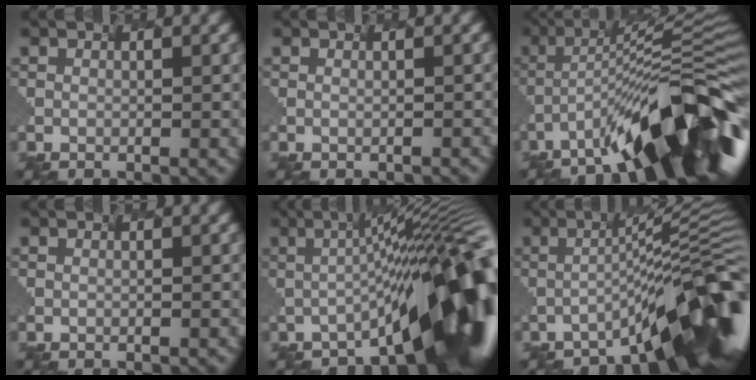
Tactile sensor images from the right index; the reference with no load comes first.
{"total": 0.5, "force": [0.1, 0.3, 0.4], "torque": [0.002, 0.003, 0.001]}
{"total": 13.9, "force": [-8.4, 2.8, 10.7], "torque": [-0.160, 0.016, -0.127]}
{"total": 0.0}
{"total": 14.6, "force": [-4.5, 3.7, 13.4], "torque": [-0.158, 0.011, -0.069]}
{"total": 10.8, "force": [-5.7, 1.7, 9.0], "torque": [-0.106, 0.016, -0.089]}